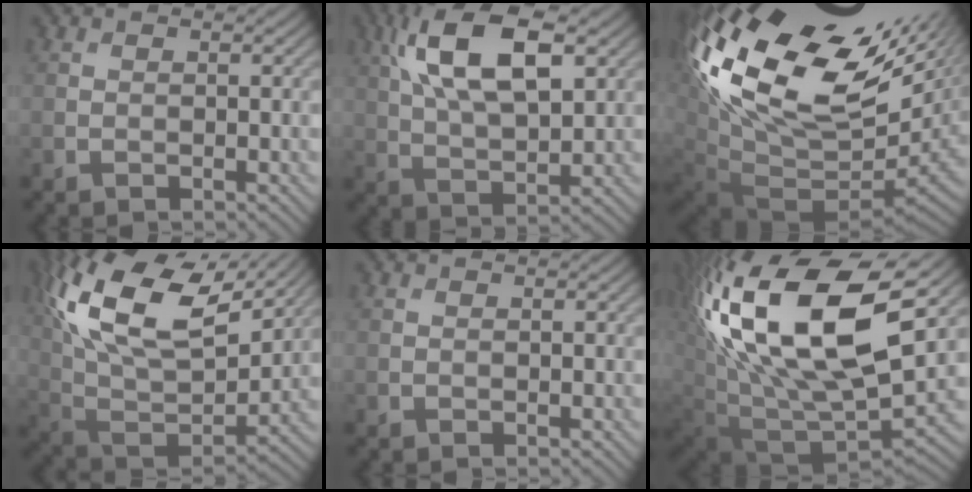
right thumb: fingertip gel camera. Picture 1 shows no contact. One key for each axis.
{"total": 13.1, "fx": 5.1, "fy": 5.8, "fz": 10.5, "tx": -0.211, "ty": 0.012, "tz": 0.093}
{"total": 20.0, "fx": 6.3, "fy": 10.4, "fz": 15.8, "tx": -0.325, "ty": -0.012, "tz": 0.164}
{"total": 18.4, "fx": 9.5, "fy": 9.1, "fz": 12.9, "tx": -0.297, "ty": 0.039, "tz": 0.166}
{"total": 0.0}
{"total": 20.5, "fx": 6.8, "fy": 10.5, "fz": 16.3, "tx": -0.351, "ty": 0.011, "tz": 0.129}